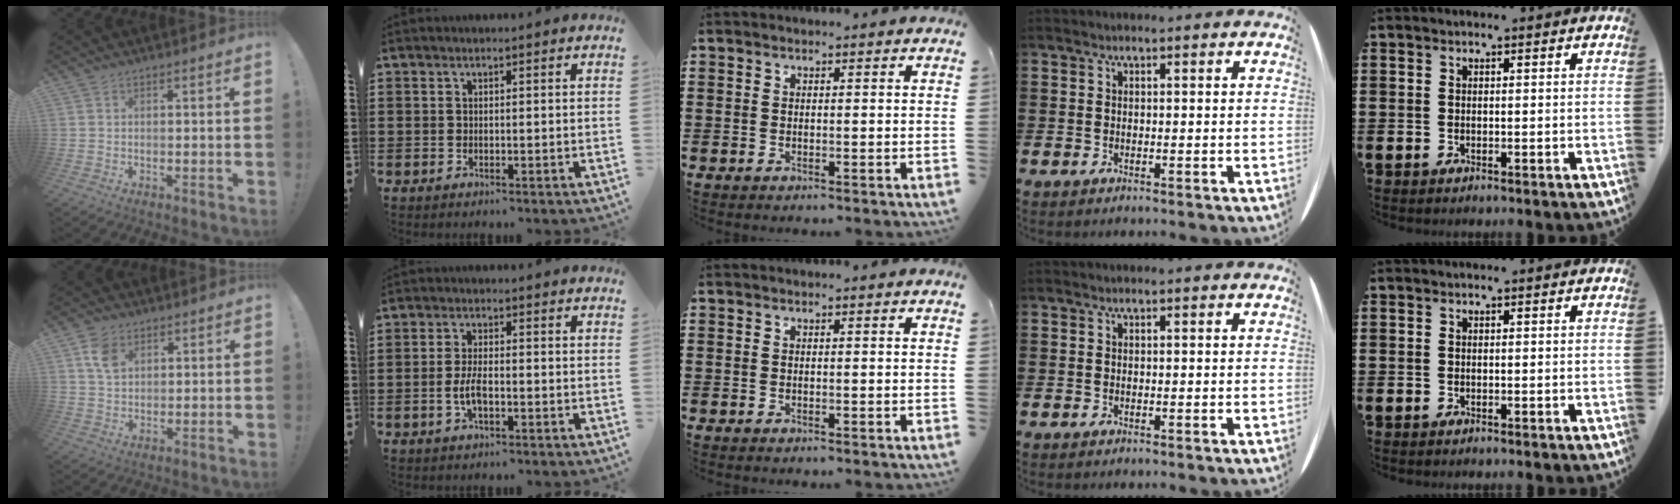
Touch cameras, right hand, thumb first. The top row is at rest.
{"thumb": {"total": 6.5, "force": [3.1, 4.6, 3.5], "torque": [-0.055, -0.005, 0.059]}, "index": {"total": 3.9, "force": [-1.0, 1.5, 3.5], "torque": [-0.085, -0.003, -0.024]}}